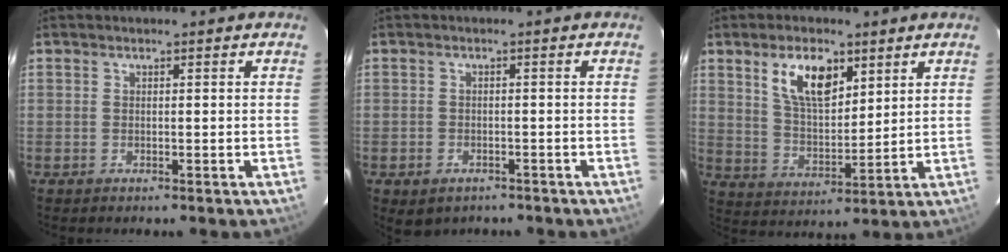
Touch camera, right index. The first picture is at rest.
{"total": 4.3, "force": [-2.5, 3.0, 1.8], "torque": [-0.040, -0.008, -0.031]}
{"total": 10.6, "force": [5.5, 5.0, 7.5], "torque": [-0.132, 0.007, 0.110]}